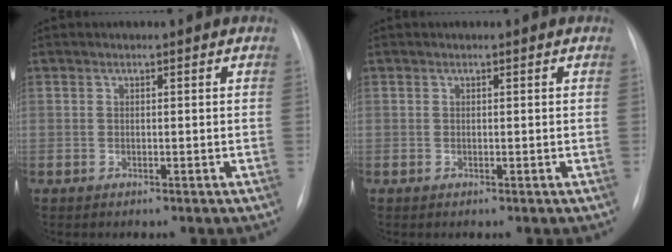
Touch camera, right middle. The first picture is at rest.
{"total": 0.0}